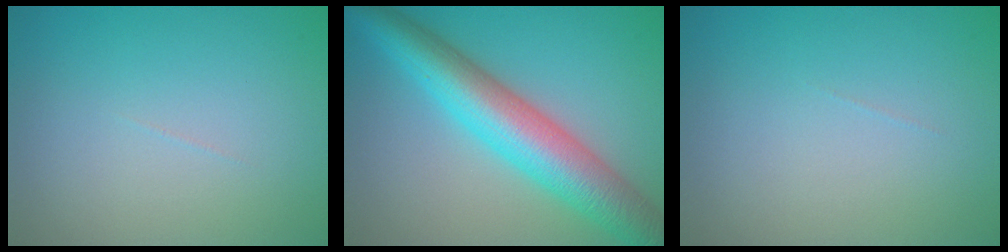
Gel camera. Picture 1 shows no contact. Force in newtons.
{"total": 8.8, "press": 8.8, "slide": 0.1}
{"total": 0.0}